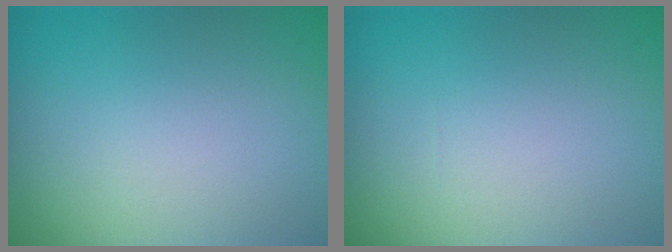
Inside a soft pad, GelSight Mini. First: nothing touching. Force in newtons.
{"total": 0.0}